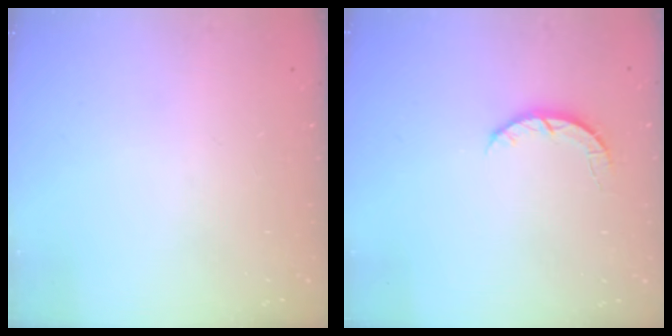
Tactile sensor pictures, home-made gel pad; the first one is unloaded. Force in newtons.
{"total": 2.7, "press": 2.7, "slide": 0.4}